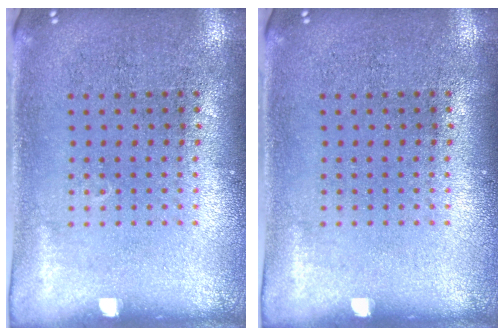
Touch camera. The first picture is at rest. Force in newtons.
{"total": 0.0}